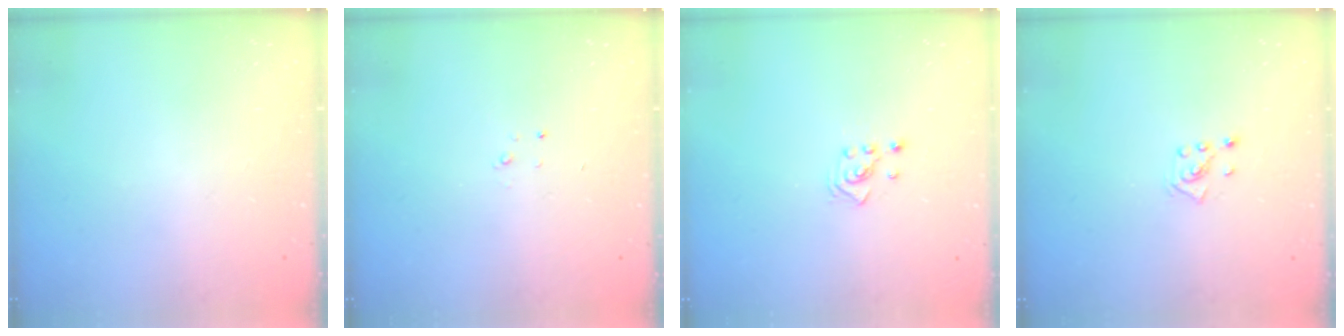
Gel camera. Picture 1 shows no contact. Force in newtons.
{"total": 1.5, "press": 1.5, "slide": 0.2}
{"total": 2.1, "press": 2.1, "slide": 0.3}
{"total": 2.8, "press": 2.8, "slide": 0.2}